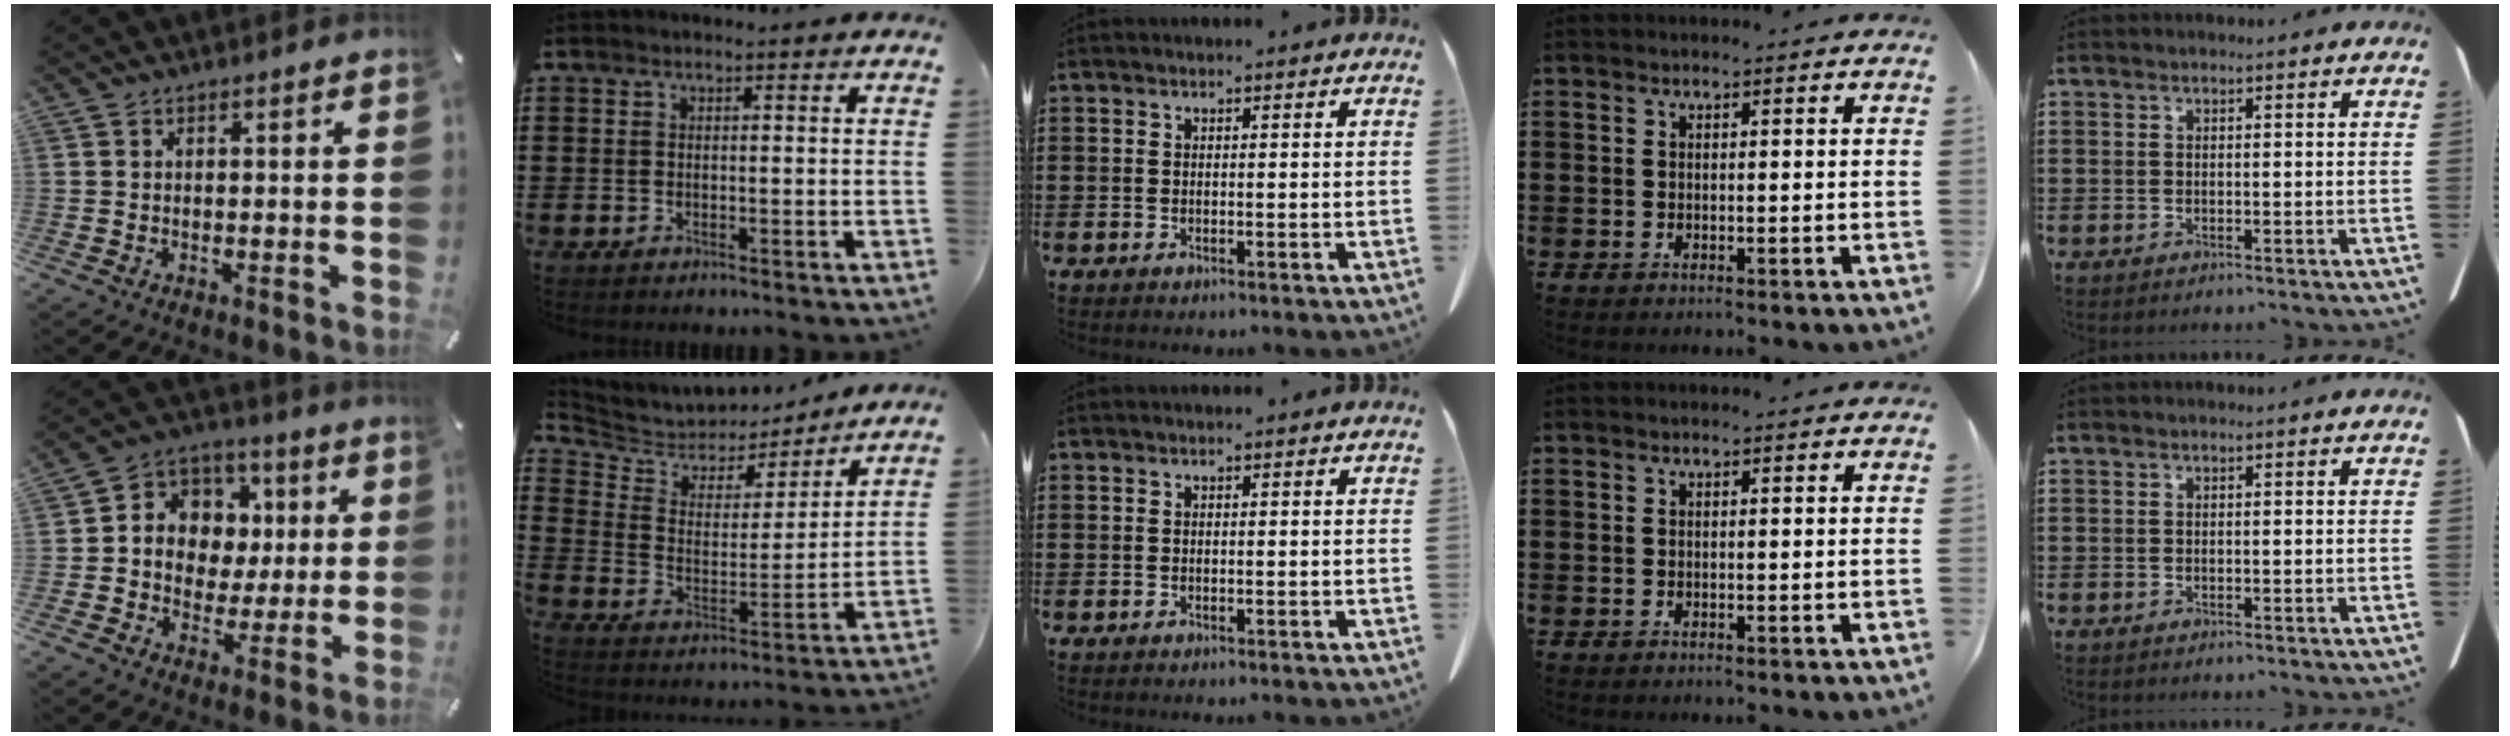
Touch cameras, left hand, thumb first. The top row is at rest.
{"thumb": {"total": 9.8, "force": [0.0, 9.5, 2.4], "torque": [-0.047, 0.006, 0.006]}, "index": {"total": 5.4, "force": [5.0, 1.9, 0.1], "torque": [-0.041, -0.040, 0.083]}}